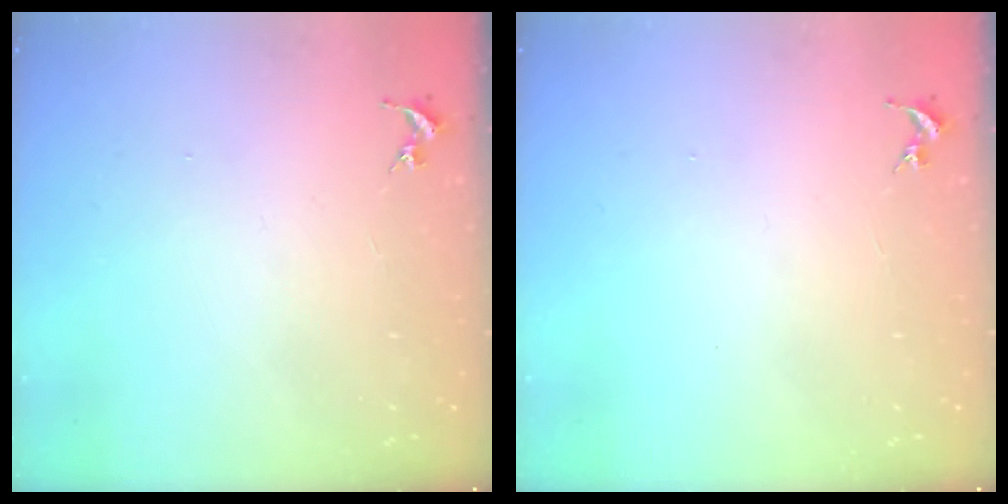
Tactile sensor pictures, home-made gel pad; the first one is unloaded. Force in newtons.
{"total": 0.0}